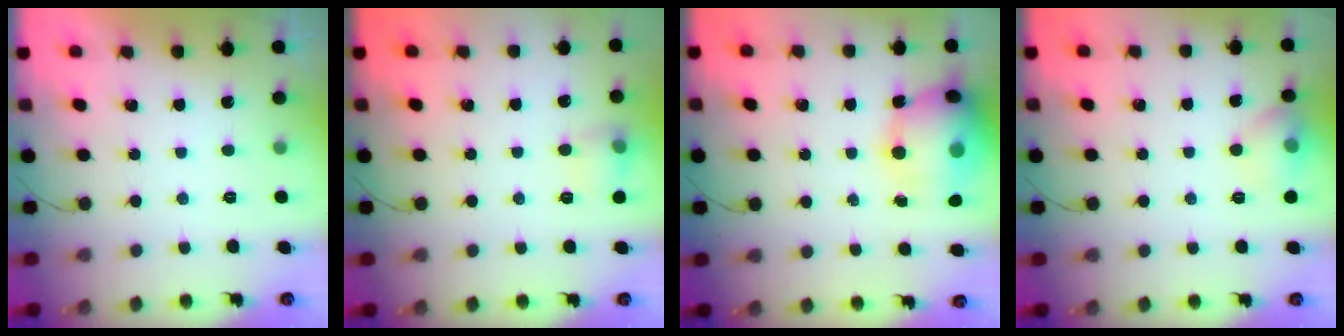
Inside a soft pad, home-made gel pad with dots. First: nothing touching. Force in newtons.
{"total": 7.7, "press": 7.6, "slide": 1.1}
{"total": 17.9, "press": 16.9, "slide": 5.7}
{"total": 9.9, "press": 8.2, "slide": 5.5}